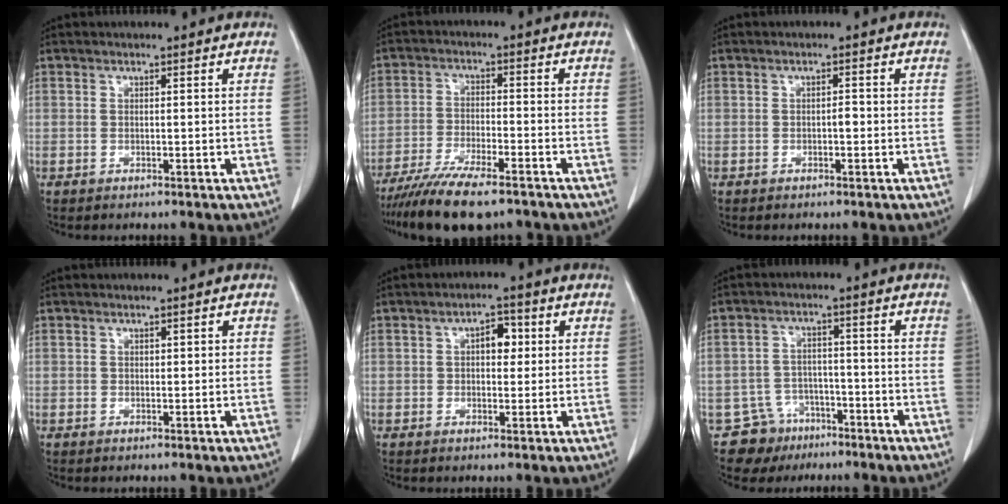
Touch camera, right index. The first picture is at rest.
{"total": 11.3, "force": [-9.1, 1.9, 6.4], "torque": [-0.104, -0.026, -0.150]}
{"total": 1.0, "force": [-0.2, 0.4, 0.9], "torque": [-0.013, 0.002, -0.005]}
{"total": 0.9, "force": [0.2, 0.5, 0.7], "torque": [-0.010, 0.007, 0.006]}
{"total": 3.6, "force": [0.8, 1.9, 2.9], "torque": [-0.042, 0.012, 0.011]}
{"total": 6.3, "force": [-4.4, 4.5, -0.4], "torque": [0.016, 0.016, -0.070]}